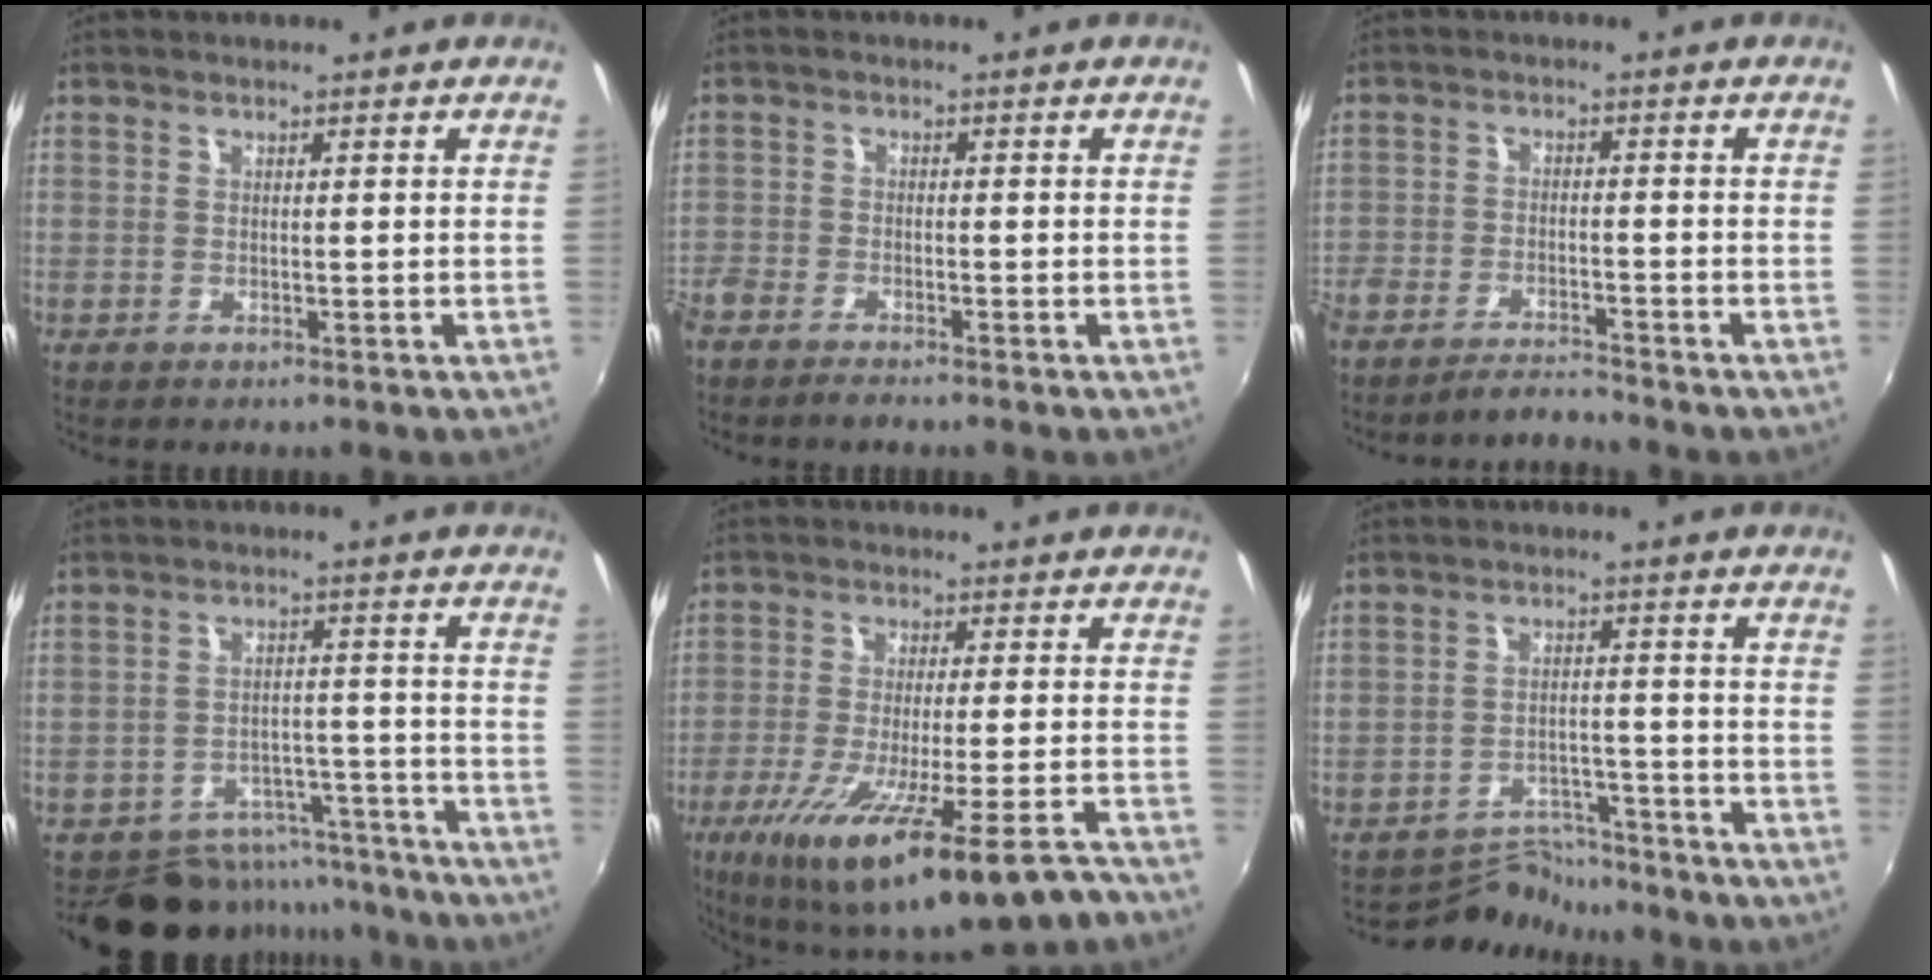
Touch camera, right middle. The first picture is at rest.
{"total": 4.8, "force": [-4.1, 1.3, 2.1], "torque": [-0.062, -0.017, -0.081]}
{"total": 6.0, "force": [-5.8, 0.5, 1.6], "torque": [-0.051, -0.012, -0.104]}
{"total": 11.8, "force": [-10.6, 5.0, 1.5], "torque": [-0.033, 0.035, -0.136]}
{"total": 21.4, "force": [-14.1, 2.5, 16.0], "torque": [-0.282, -0.090, -0.212]}
{"total": 6.7, "force": [-6.4, 1.8, -0.4], "torque": [-0.008, 0.010, -0.104]}